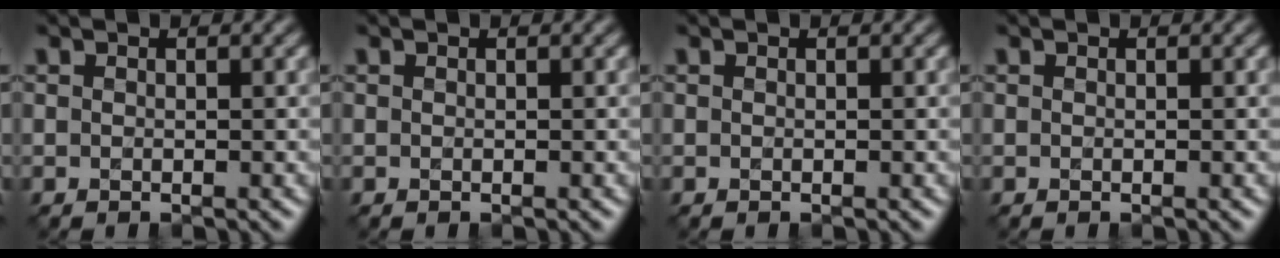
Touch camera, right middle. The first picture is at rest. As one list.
[{"total": 0.0}, {"total": 0.0}, {"total": 0.0}]